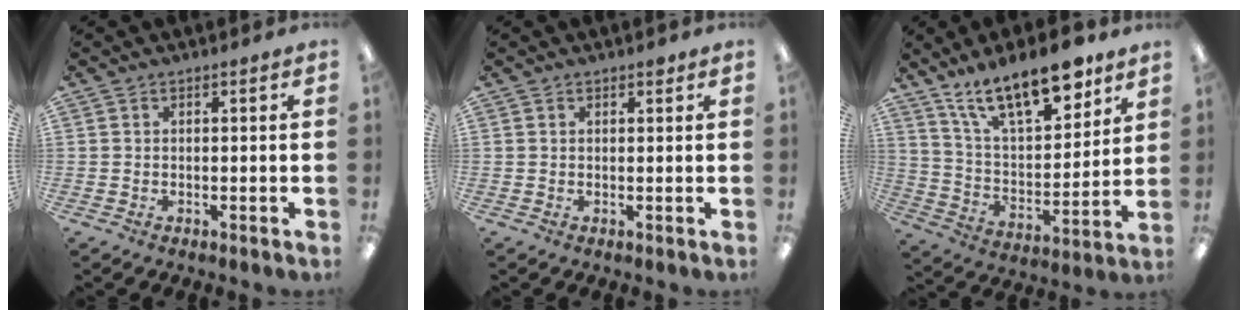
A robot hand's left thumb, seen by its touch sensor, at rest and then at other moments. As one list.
[{"total": 1.0, "force": [0.8, 0.4, 0.5], "torque": [-0.003, -0.001, 0.011]}, {"total": 18.5, "force": [13.6, 6.7, 10.6], "torque": [-0.171, -0.081, 0.232]}]